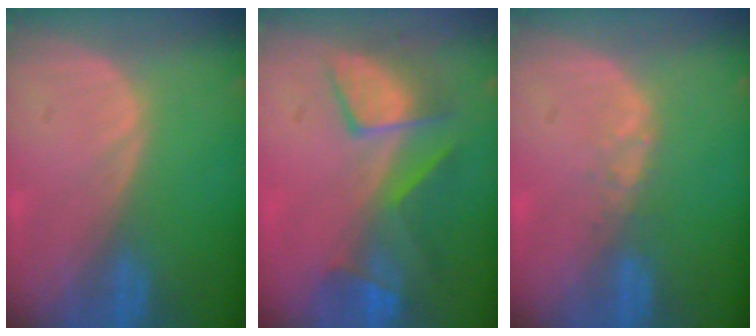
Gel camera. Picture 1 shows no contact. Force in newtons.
{"total": 7.6, "press": 7.5, "slide": 1.2}
{"total": 1.4, "press": 1.4, "slide": 0.2}